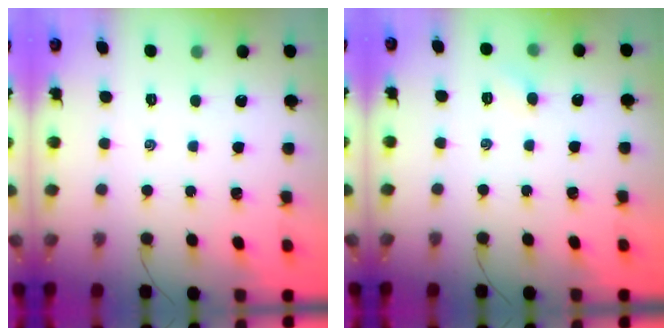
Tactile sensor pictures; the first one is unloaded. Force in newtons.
{"total": 2.5, "press": 2.4, "slide": 0.7}